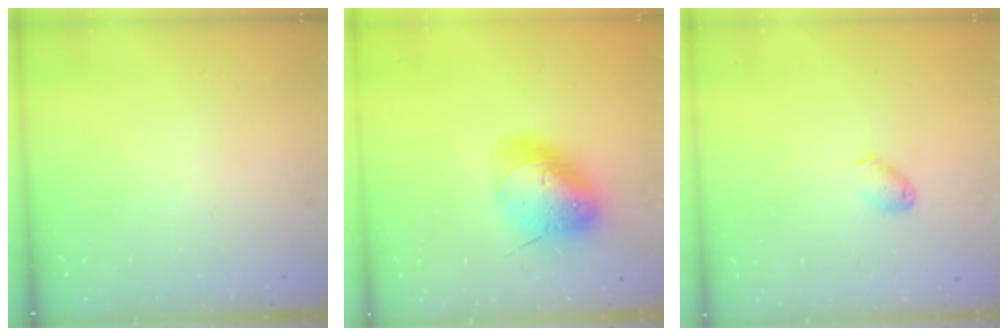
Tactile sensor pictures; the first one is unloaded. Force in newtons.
{"total": 9.4, "press": 9.2, "slide": 1.8}
{"total": 5.8, "press": 5.7, "slide": 0.8}